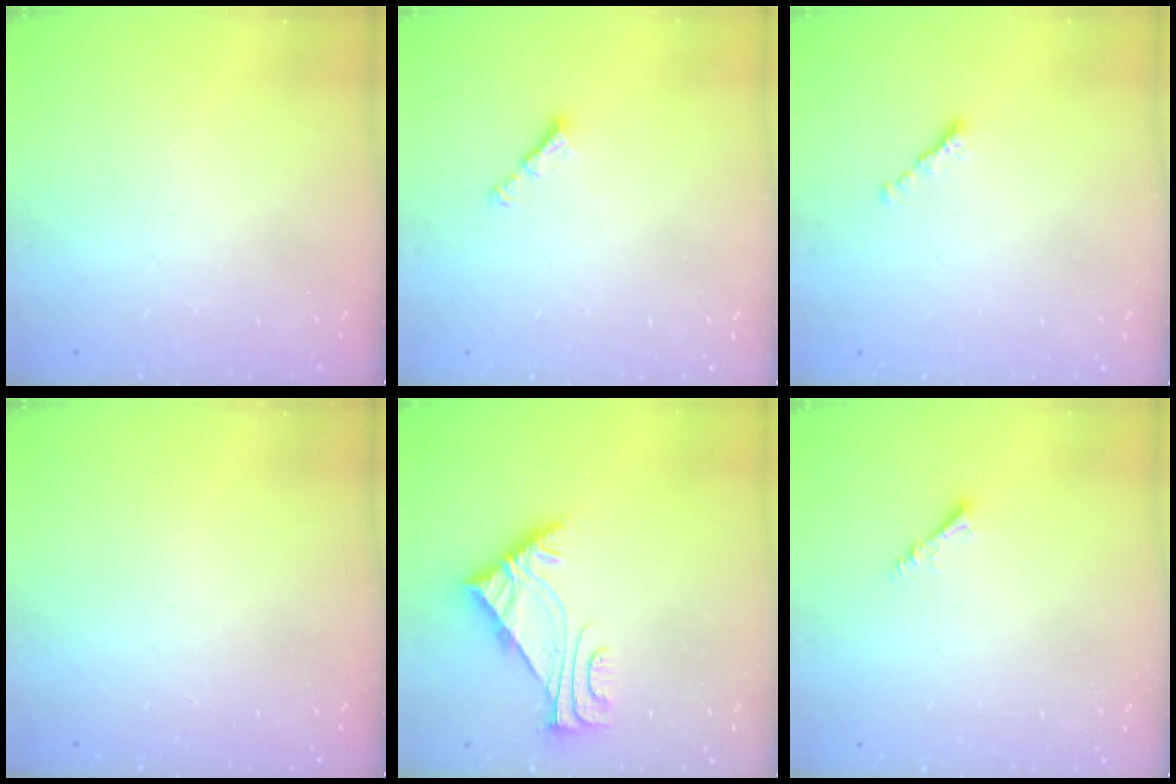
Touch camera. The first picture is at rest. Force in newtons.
{"total": 2.9, "press": 2.9, "slide": 0.3}
{"total": 0.0}
{"total": 0.0}
{"total": 5.7, "press": 5.7, "slide": 0.6}
{"total": 3.0, "press": 2.9, "slide": 0.6}